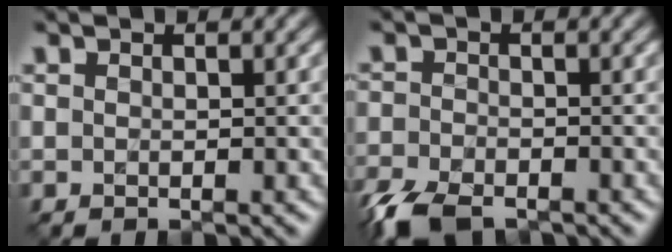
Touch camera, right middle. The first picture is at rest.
{"total": 6.5, "force": [-5.2, 2.6, 2.9], "torque": [-0.060, -0.026, -0.102]}